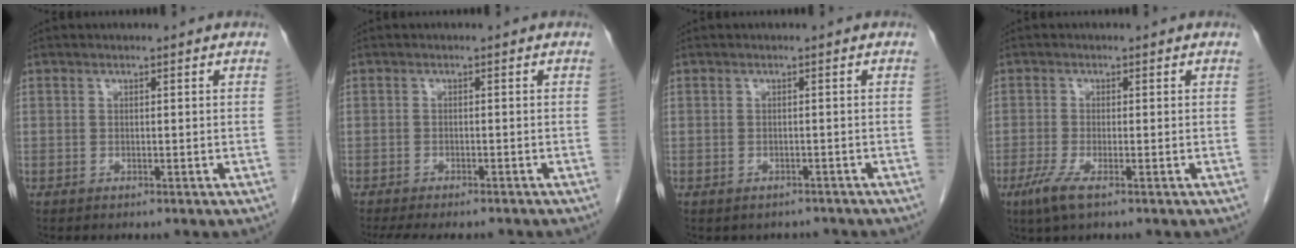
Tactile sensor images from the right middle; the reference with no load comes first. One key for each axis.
{"total": 9.8, "fx": -8.5, "fy": 2.4, "fz": 4.2, "tx": -0.064, "ty": -0.012, "tz": -0.116}
{"total": 3.2, "fx": -2.7, "fy": 1.6, "fz": 0.1, "tx": 0.001, "ty": 0.007, "tz": -0.034}
{"total": 3.5, "fx": -1.9, "fy": 0.4, "fz": 2.9, "tx": -0.066, "ty": -0.011, "tz": -0.040}